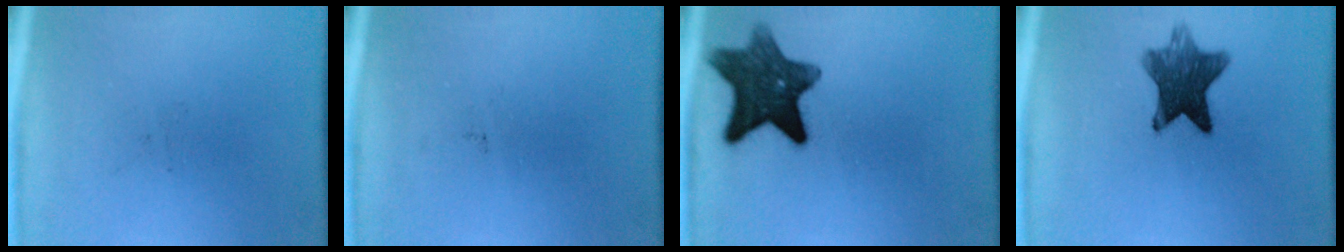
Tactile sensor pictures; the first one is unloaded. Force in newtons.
{"total": 0.0}
{"total": 10.6}
{"total": 9.3}